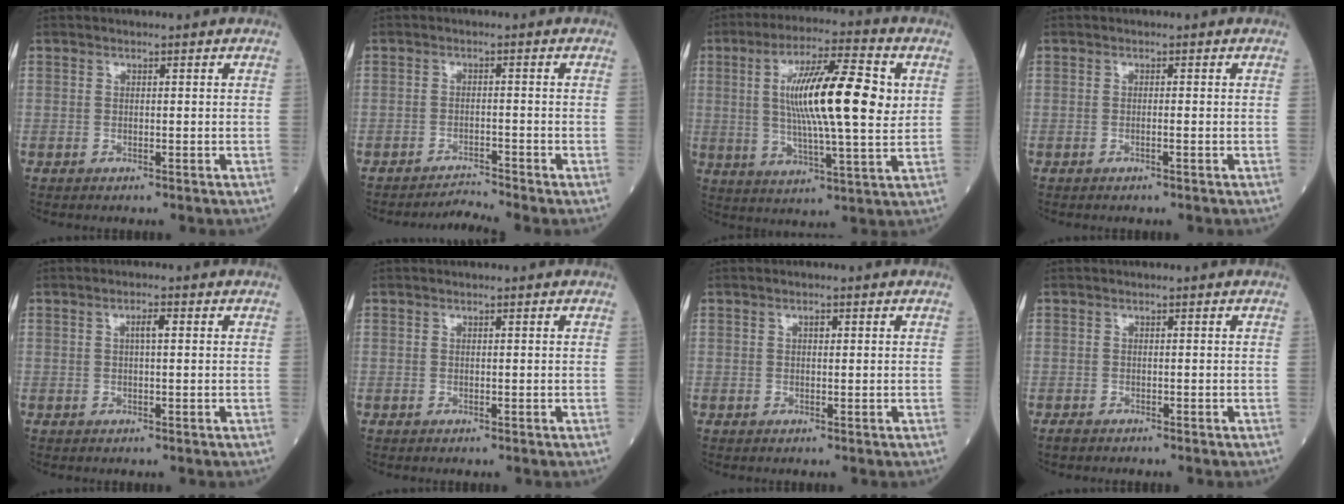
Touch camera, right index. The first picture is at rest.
{"total": 2.9, "force": [-2.6, -1.3, -0.5], "torque": [0.009, -0.008, -0.042]}
{"total": 16.2, "force": [2.8, 2.2, 15.9], "torque": [-0.279, 0.013, 0.041]}
{"total": 0.8, "force": [-0.4, -0.1, 0.7], "torque": [-0.013, 0.001, -0.007]}
{"total": 1.7, "force": [0.3, 0.3, 1.6], "torque": [-0.028, 0.004, 0.004]}
{"total": 0.0}
{"total": 0.8, "force": [0.3, 0.4, 0.7], "torque": [-0.012, 0.001, 0.003]}
{"total": 1.0, "force": [-0.9, 0.1, 0.3], "torque": [-0.013, -0.003, -0.018]}